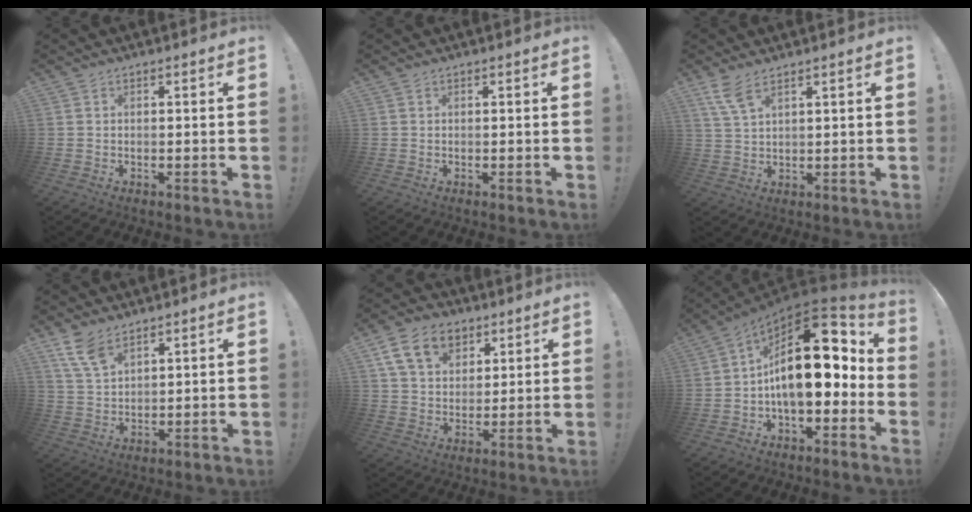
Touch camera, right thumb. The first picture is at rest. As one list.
[{"total": 0.0}, {"total": 5.8, "force": [4.0, 1.7, 3.9], "torque": [-0.074, -0.018, 0.074]}, {"total": 7.7, "force": [5.5, 3.2, 4.2], "torque": [-0.078, -0.027, 0.106]}, {"total": 14.7, "force": [7.2, 10.3, 7.6], "torque": [-0.114, -0.028, 0.139]}, {"total": 21.6, "force": [2.8, 10.1, 18.9], "torque": [-0.311, -0.006, 0.049]}]